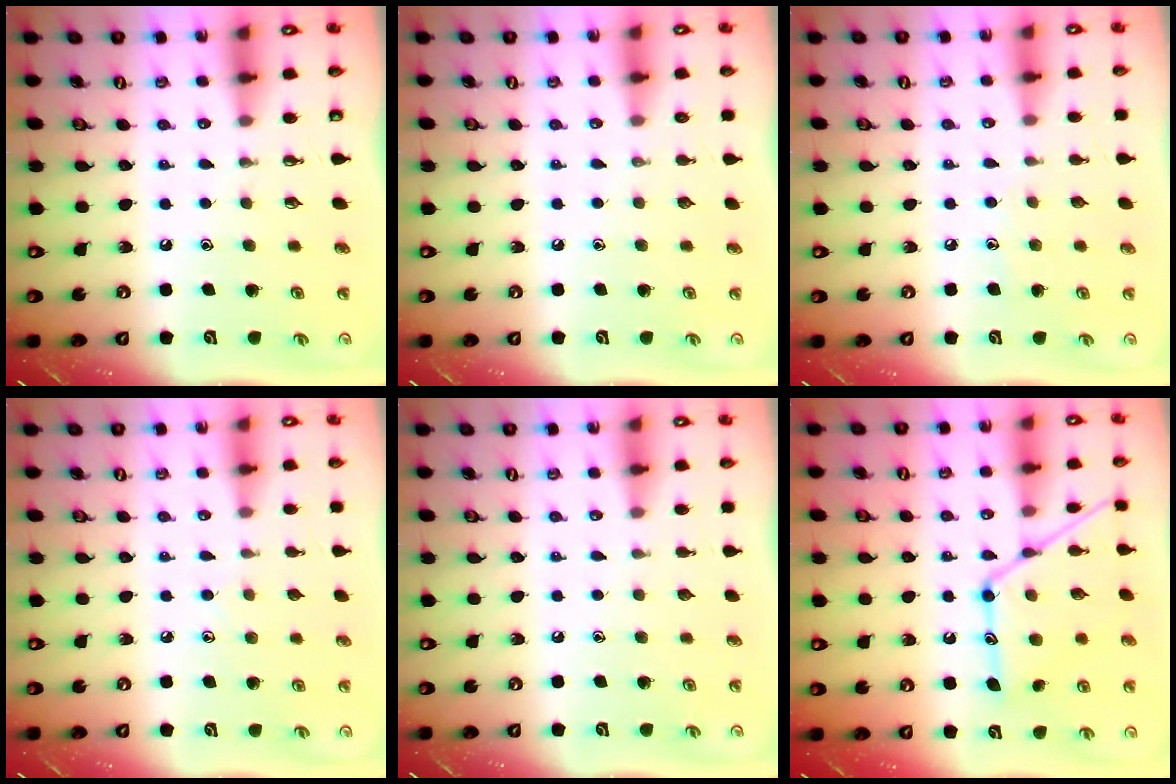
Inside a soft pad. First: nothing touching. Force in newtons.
{"total": 0.0}
{"total": 4.5, "press": 4.5, "slide": 0.5}
{"total": 6.0, "press": 5.9, "slide": 0.6}
{"total": 0.0}
{"total": 16.0, "press": 16.0, "slide": 1.1}